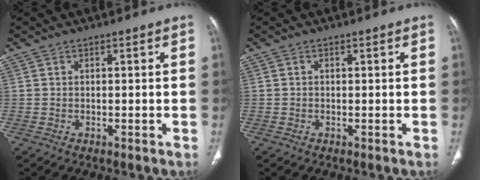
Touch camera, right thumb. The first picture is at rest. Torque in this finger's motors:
{"motor_torque": [-0.32, 0.06, -0.61, 0.17, -0.04]}